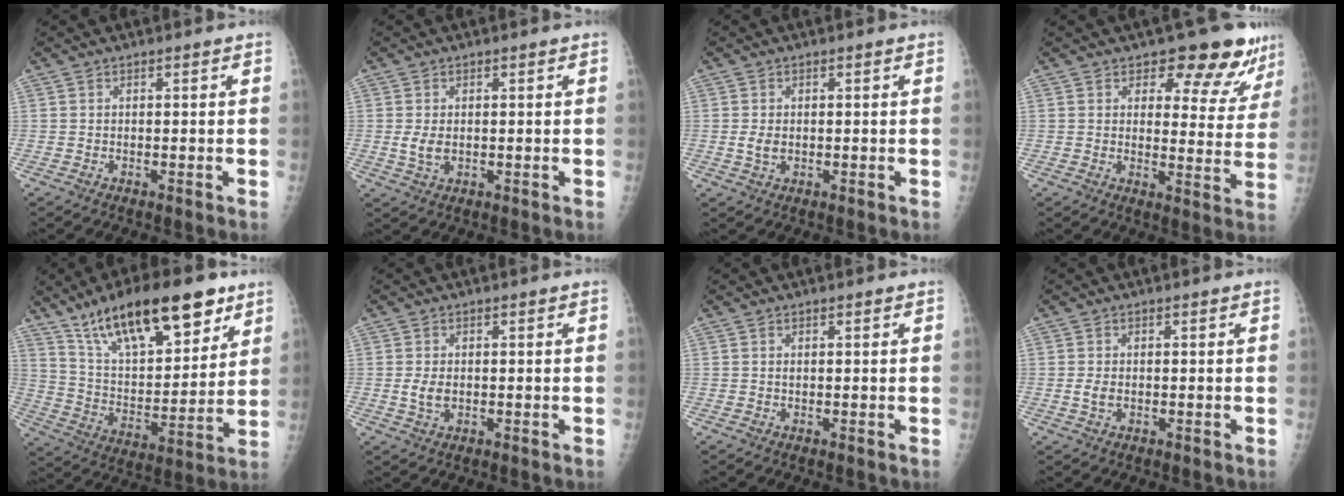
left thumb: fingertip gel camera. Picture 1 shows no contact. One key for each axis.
{"total": 3.1, "fx": 0.0, "fy": 2.0, "fz": 2.4, "tx": -0.048, "ty": -0.007, "tz": 0.004}
{"total": 2.4, "fx": 0.0, "fy": 1.6, "fz": 1.8, "tx": -0.034, "ty": -0.004, "tz": 0.002}
{"total": 12.3, "fx": 9.8, "fy": 5.3, "fz": 5.1, "tx": -0.013, "ty": -0.066, "tz": 0.109}
{"total": 23.8, "fx": 15.1, "fy": 9.1, "fz": 15.9, "tx": -0.222, "ty": -0.048, "tz": 0.260}
{"total": 3.0, "fx": -0.1, "fy": 2.0, "fz": 2.3, "tx": -0.046, "ty": -0.005, "tz": 0.001}
{"total": 0.5, "fx": 0.3, "fy": 0.2, "fz": 0.4, "tx": -0.007, "ty": -0.002, "tz": 0.005}
{"total": 2.1, "fx": -0.1, "fy": 1.3, "fz": 1.6, "tx": -0.033, "ty": -0.002, "tz": -0.003}